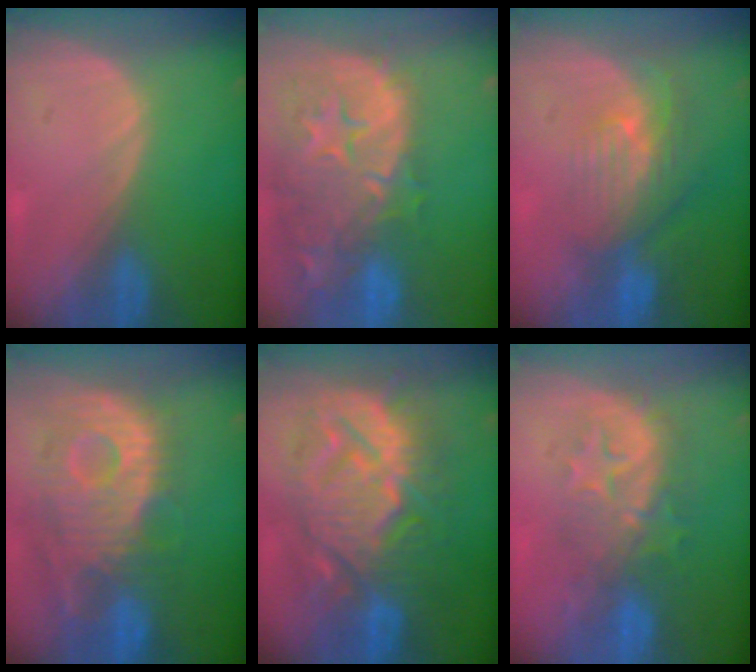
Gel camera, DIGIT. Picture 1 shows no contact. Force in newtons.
{"total": 15.3, "press": 12.2, "slide": 9.3}
{"total": 7.9, "press": 7.0, "slide": 3.5}
{"total": 12.0, "press": 10.7, "slide": 5.4}
{"total": 13.9, "press": 13.8, "slide": 1.3}
{"total": 8.3, "press": 8.2, "slide": 1.1}